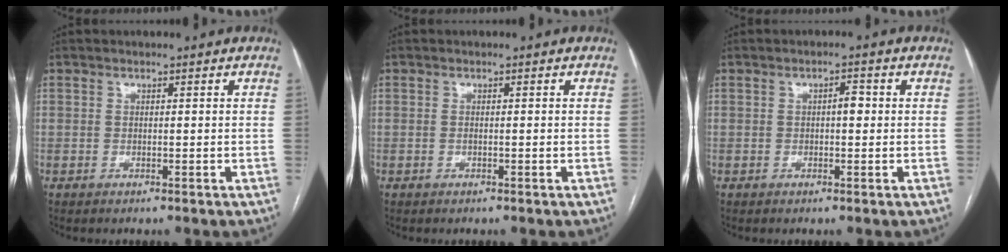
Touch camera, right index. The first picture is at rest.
{"total": 0.6, "force": [-0.1, 0.1, 0.6], "torque": [-0.010, 0.000, 0.001]}
{"total": 1.9, "force": [0.1, 0.8, 1.8], "torque": [-0.024, 0.006, -0.001]}